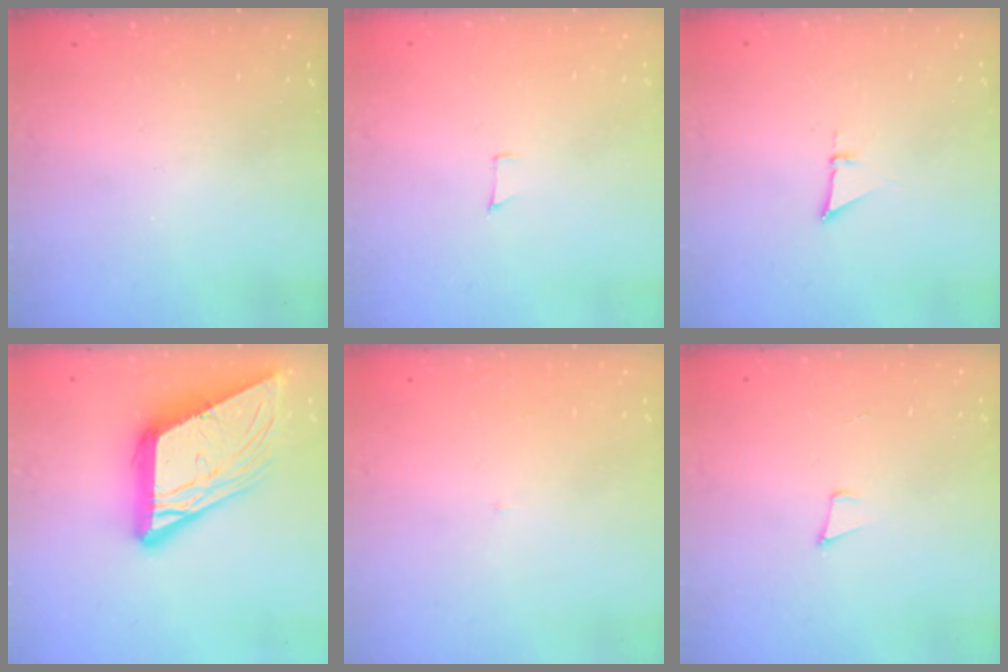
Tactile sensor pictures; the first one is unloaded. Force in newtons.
{"total": 3.6, "press": 3.6, "slide": 0.3}
{"total": 3.1, "press": 3.1, "slide": 0.2}
{"total": 19.3, "press": 19.2, "slide": 2.3}
{"total": 2.0, "press": 2.0, "slide": 0.1}
{"total": 3.9, "press": 2.9, "slide": 2.6}